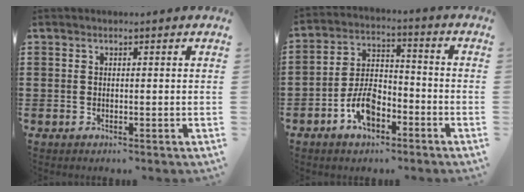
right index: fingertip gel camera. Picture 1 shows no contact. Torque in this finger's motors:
{"motor_torque": [2.14, 0.00, 0.74, 0.09]}